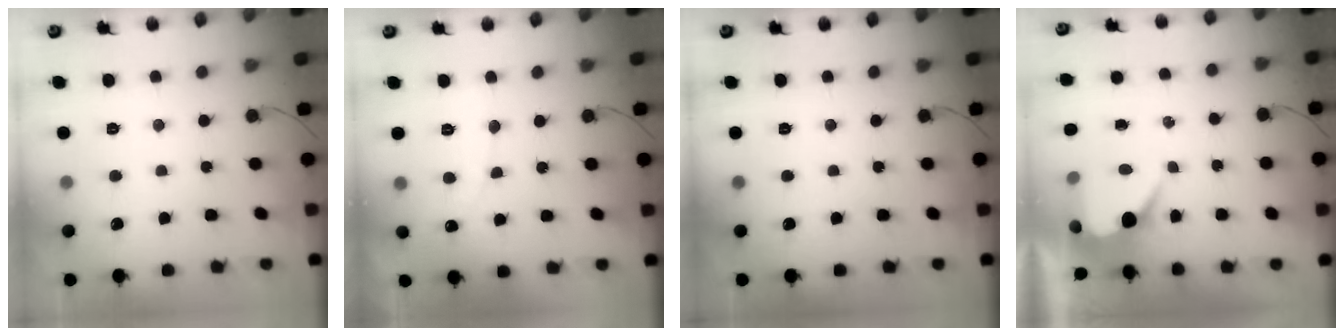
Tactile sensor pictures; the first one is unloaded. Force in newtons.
{"total": 4.5, "press": 4.5, "slide": 0.3}
{"total": 0.0}
{"total": 6.5, "press": 6.5, "slide": 0.5}